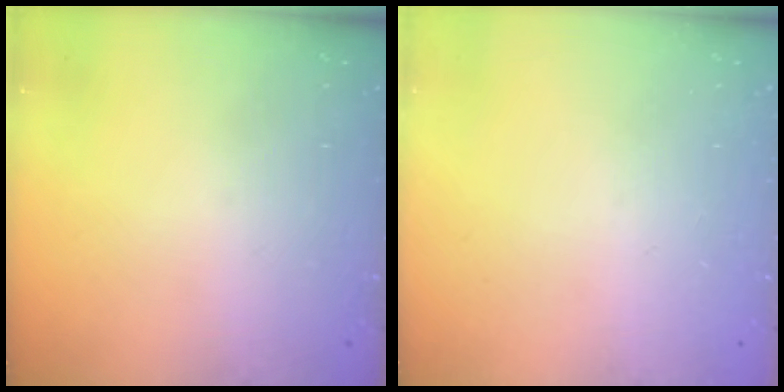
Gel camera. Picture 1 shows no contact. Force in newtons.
{"total": 0.0}